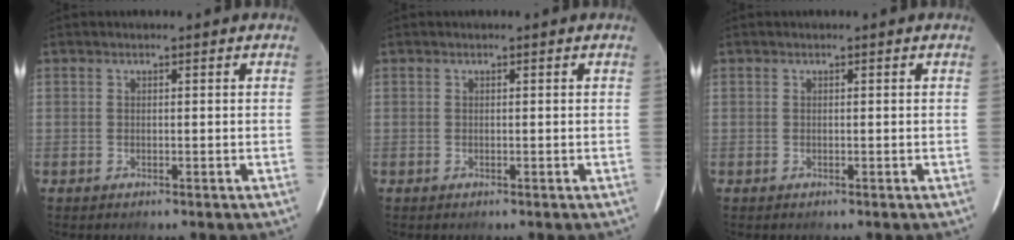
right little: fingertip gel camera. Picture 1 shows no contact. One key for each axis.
{"total": 0.0}
{"total": 0.0}